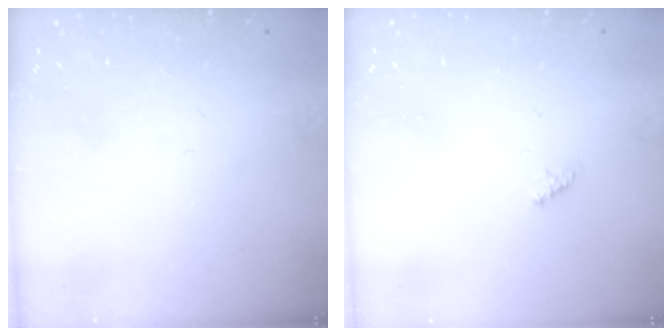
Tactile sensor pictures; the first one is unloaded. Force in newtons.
{"total": 1.5, "press": 1.4, "slide": 0.4}